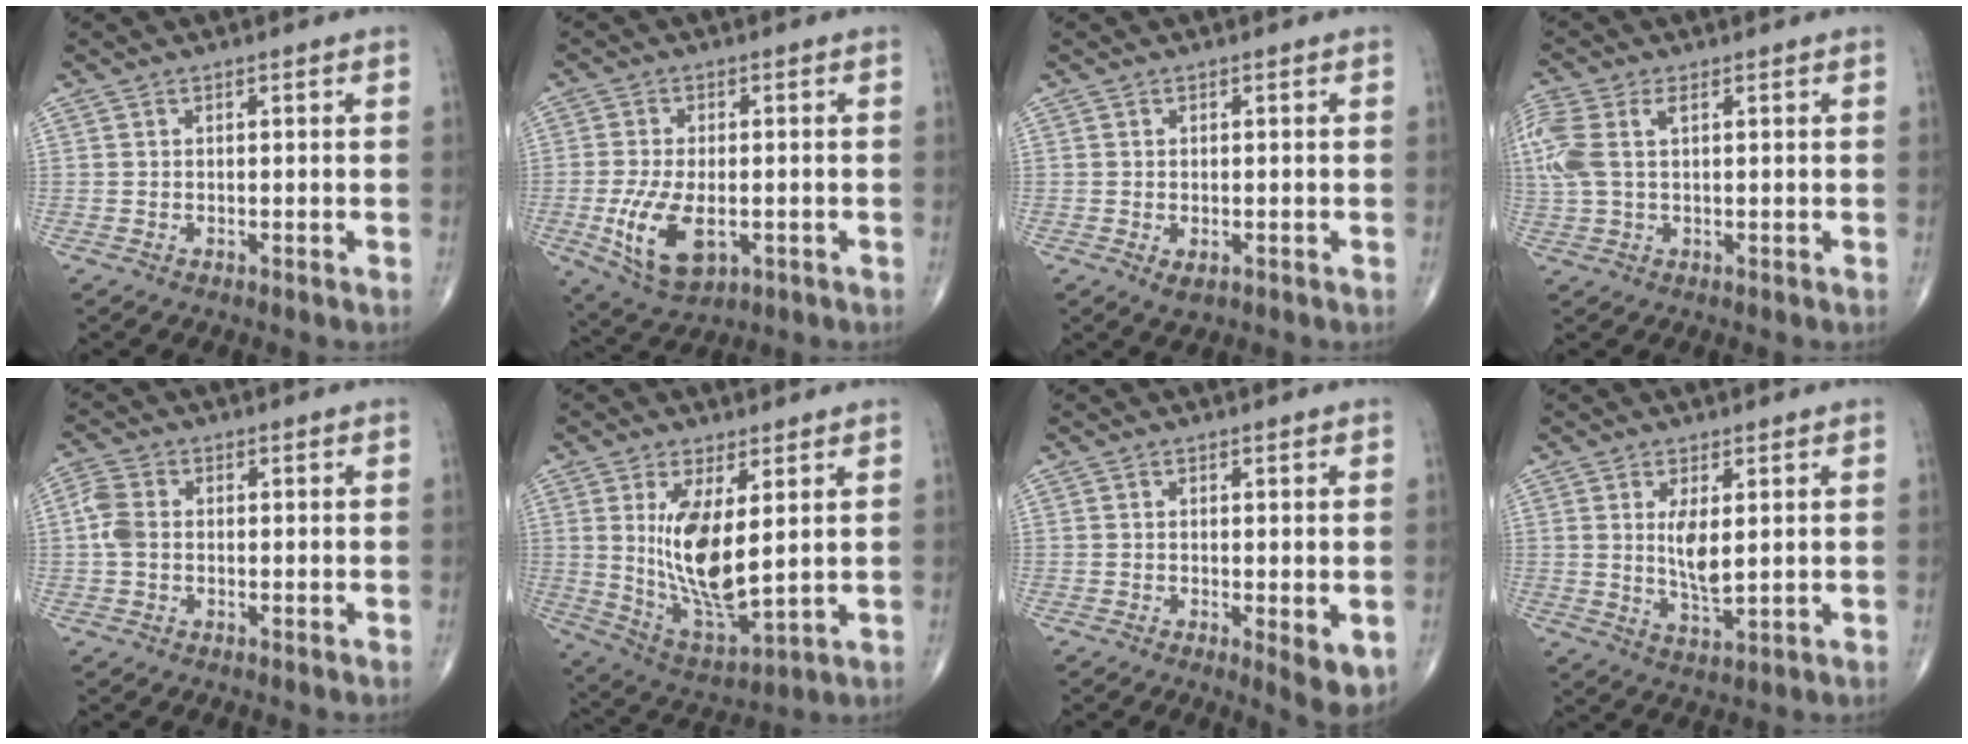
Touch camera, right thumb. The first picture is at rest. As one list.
[{"total": 11.1, "force": [-2.8, 5.7, 9.1], "torque": [-0.175, -0.008, -0.038]}, {"total": 2.4, "force": [-0.9, 1.3, 1.8], "torque": [-0.029, -0.001, -0.009]}, {"total": 9.1, "force": [2.3, 5.0, 7.2], "torque": [-0.211, 0.023, 0.049]}, {"total": 4.0, "force": [-0.2, 2.9, 2.8], "torque": [-0.070, 0.010, -0.011]}, {"total": 13.6, "force": [2.6, 5.2, 12.3], "torque": [-0.225, -0.032, 0.066]}, {"total": 5.1, "force": [-1.1, 1.6, 4.7], "torque": [-0.069, -0.015, -0.017]}, {"total": 5.5, "force": [1.1, 1.8, 5.0], "torque": [-0.090, -0.021, 0.026]}]